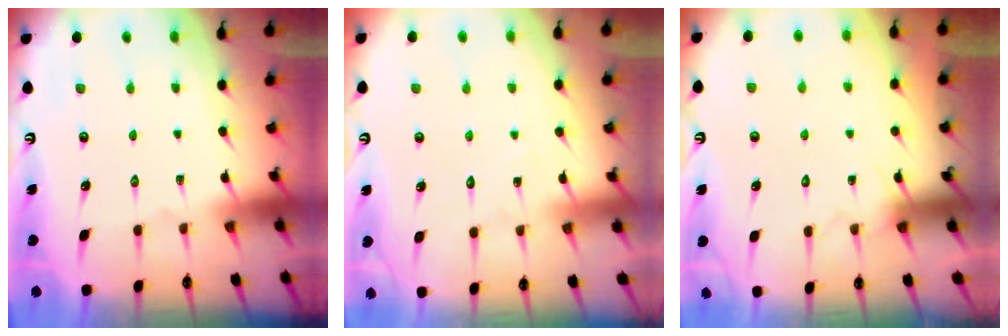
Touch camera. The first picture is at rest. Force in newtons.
{"total": 4.7, "press": 4.7, "slide": 0.3}
{"total": 4.7, "press": 4.7, "slide": 0.4}